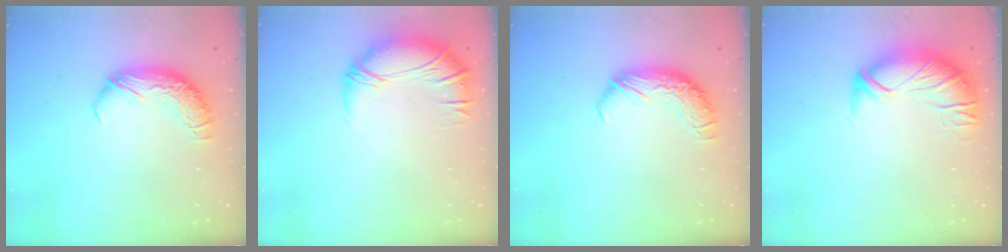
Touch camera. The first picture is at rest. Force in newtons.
{"total": 3.4, "press": 2.6, "slide": 2.1}
{"total": 0.0}
{"total": 2.8, "press": 1.3, "slide": 2.5}